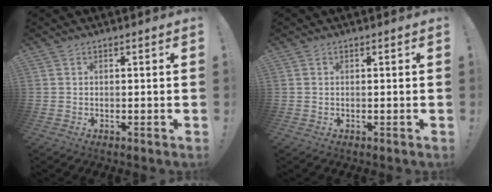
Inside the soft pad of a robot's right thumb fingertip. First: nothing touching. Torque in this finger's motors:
{"motor_torque": [-0.14, -0.02, 0.23, -0.13, 0.05]}